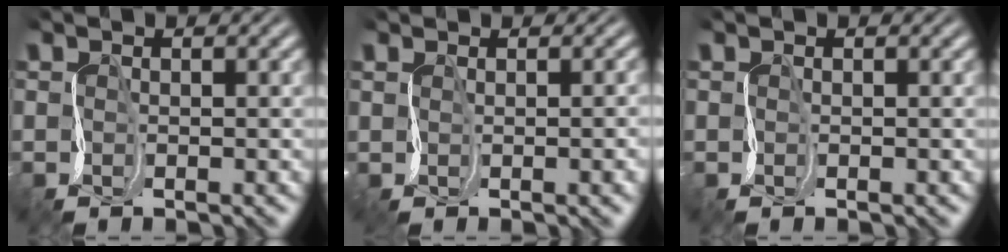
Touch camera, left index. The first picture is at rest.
{"total": 3.5, "force": [0.0, 1.7, 3.1], "torque": [-0.011, 0.010, 0.002]}
{"total": 0.0}